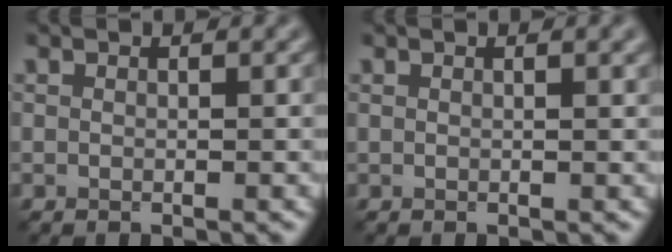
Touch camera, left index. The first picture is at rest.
{"total": 1.4, "force": [0.8, 0.4, 1.1], "torque": [-0.013, 0.003, 0.009]}